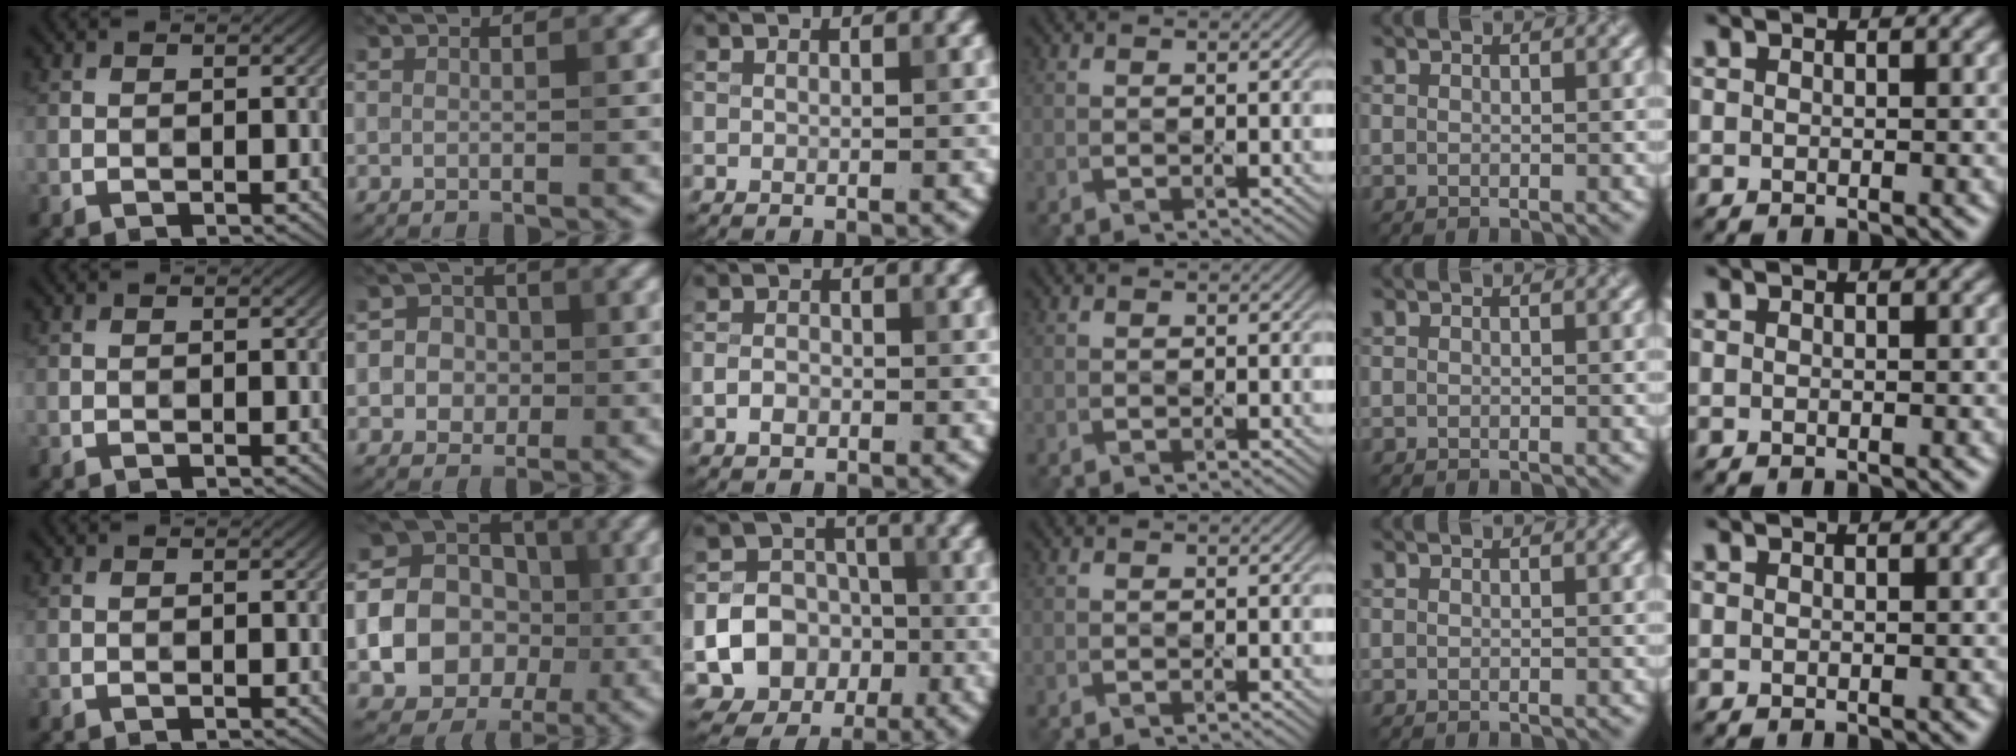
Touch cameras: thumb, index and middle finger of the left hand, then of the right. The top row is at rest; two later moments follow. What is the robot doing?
{"motion": "press", "object": "gel pad"}